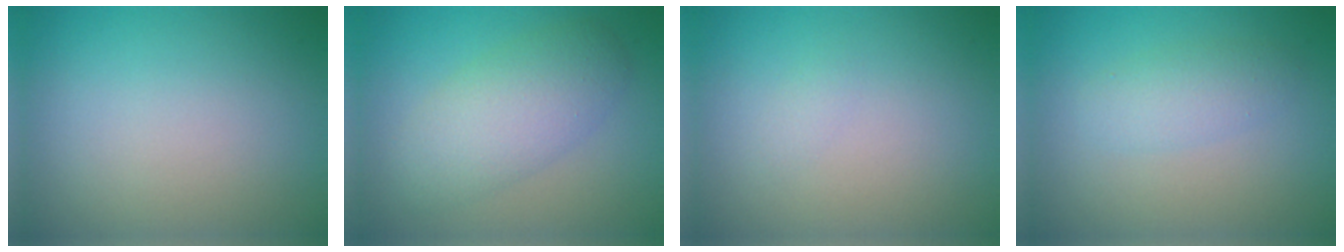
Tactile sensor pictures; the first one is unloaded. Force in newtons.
{"total": 4.8, "press": 4.8, "slide": 0.3}
{"total": 0.6, "press": 0.6, "slide": 0.1}
{"total": 2.2, "press": 2.2, "slide": 0.1}